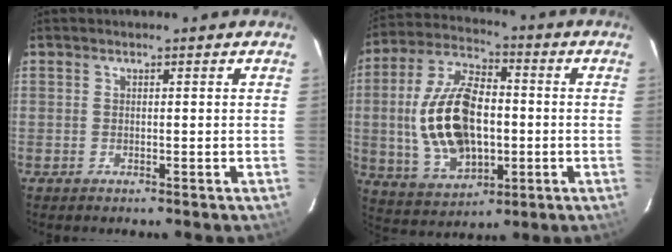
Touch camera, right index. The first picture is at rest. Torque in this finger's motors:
{"motor_torque": [1.16, -0.49, 0.76, 0.16]}